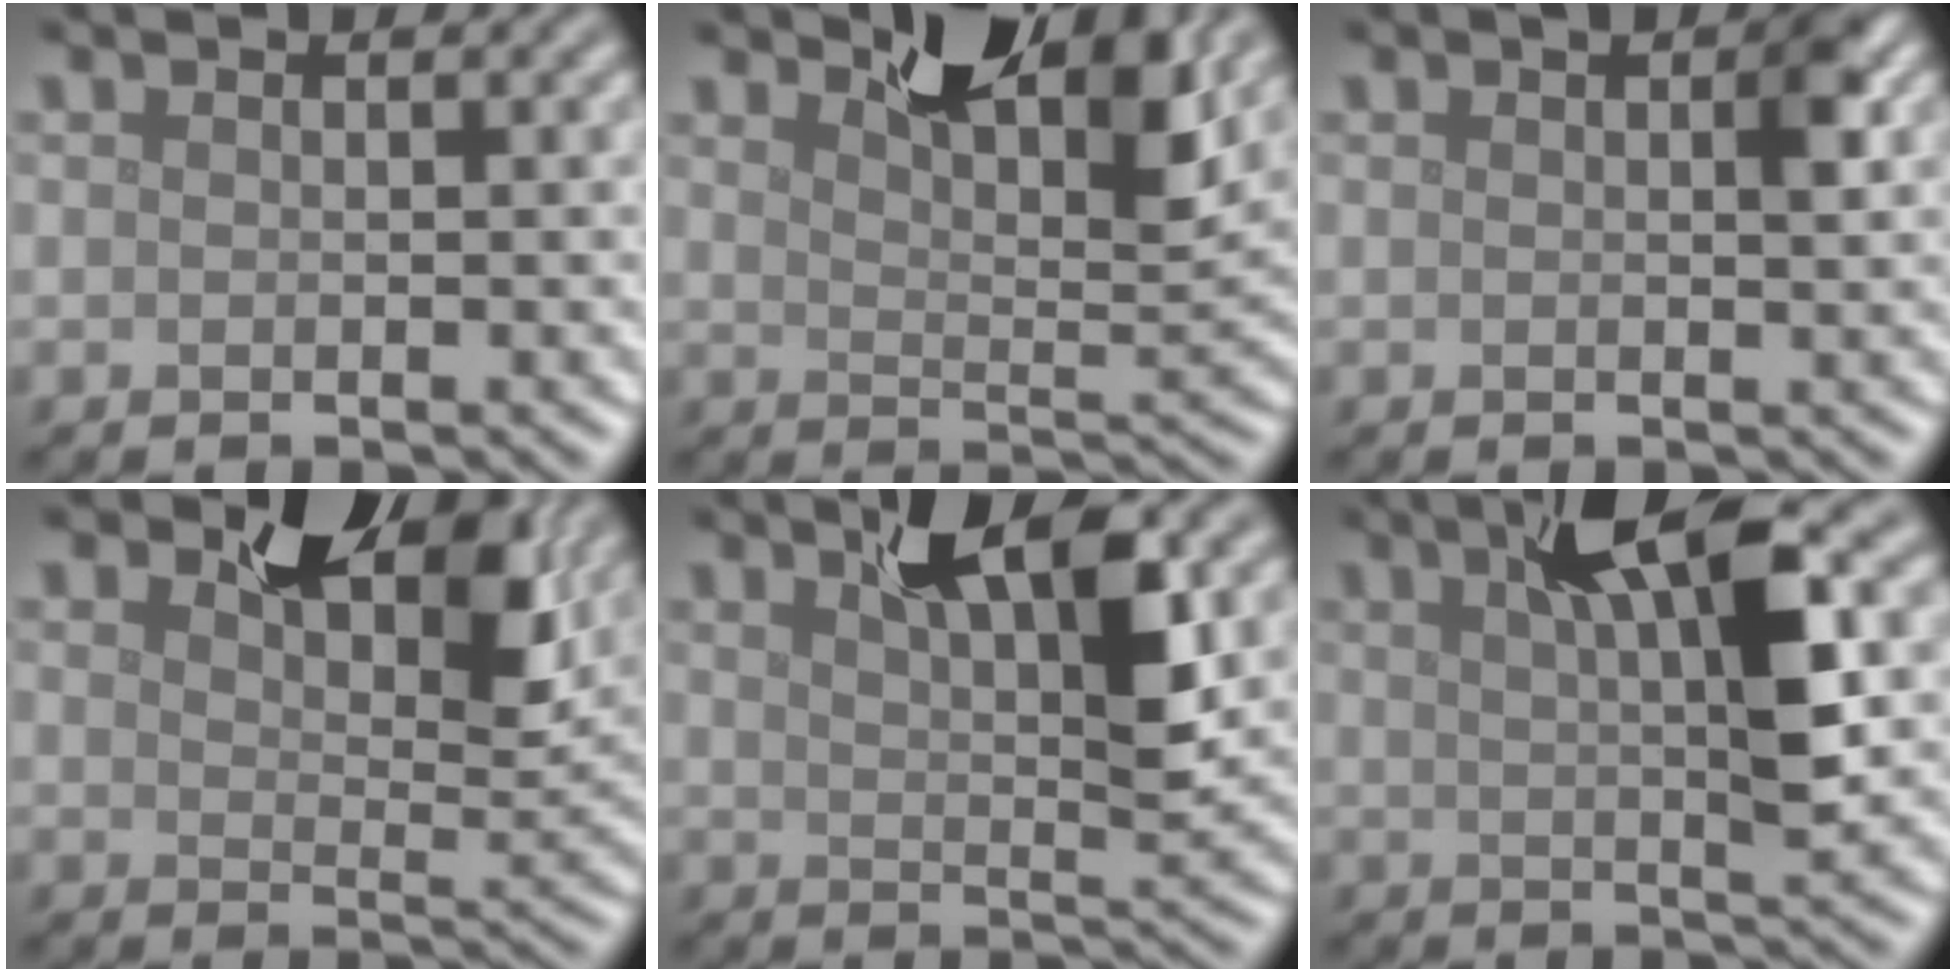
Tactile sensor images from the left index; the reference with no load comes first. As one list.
[{"total": 7.4, "force": [5.1, 2.3, 4.9], "torque": [-0.074, 0.000, 0.080]}, {"total": 2.2, "force": [0.7, 0.7, 2.0], "torque": [-0.024, 0.002, 0.010]}, {"total": 7.6, "force": [4.3, 3.5, 5.2], "torque": [-0.072, 0.000, 0.065]}, {"total": 6.6, "force": [3.4, 1.9, 5.4], "torque": [-0.085, 0.001, 0.053]}, {"total": 7.5, "force": [2.7, 1.6, 6.8], "torque": [-0.108, 0.011, 0.042]}]